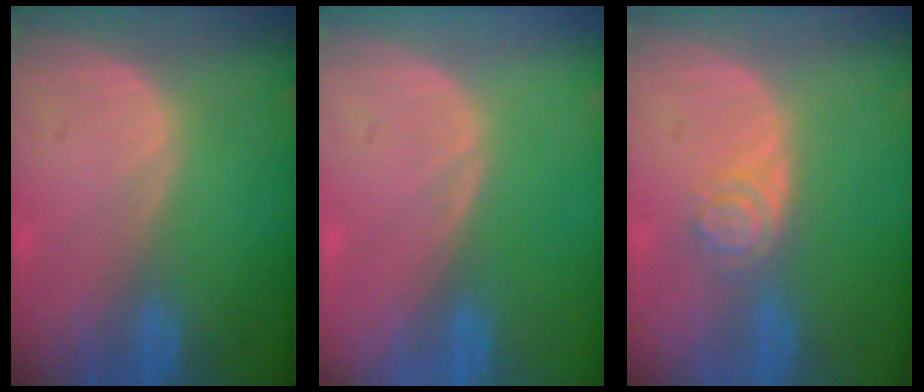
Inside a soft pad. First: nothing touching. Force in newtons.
{"total": 0.0}
{"total": 3.9, "press": 3.5, "slide": 1.9}